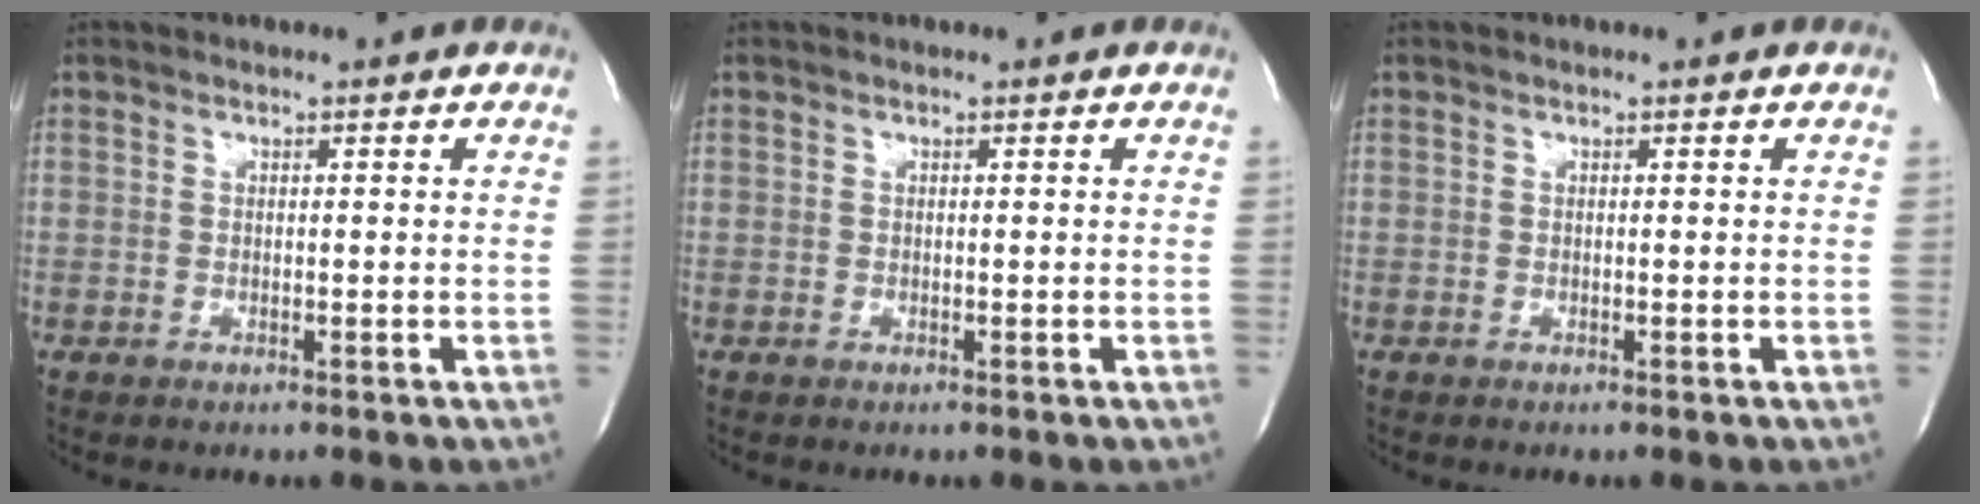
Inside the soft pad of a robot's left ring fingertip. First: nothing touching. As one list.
[{"total": 0.0}, {"total": 0.0}]